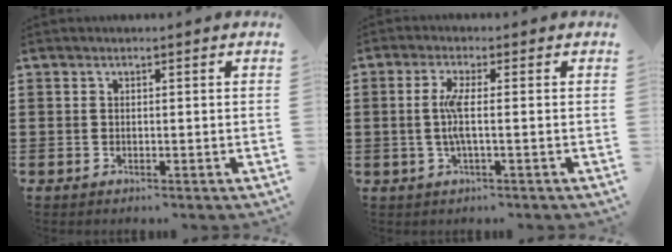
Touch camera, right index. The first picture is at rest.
{"total": 4.0, "force": [-0.3, 0.2, 3.9], "torque": [-0.087, -0.009, -0.013]}